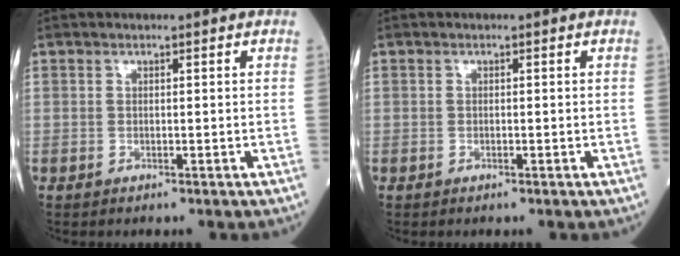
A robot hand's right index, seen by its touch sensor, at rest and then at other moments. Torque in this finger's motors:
{"motor_torque": [-0.12, -0.04, -0.04, -0.01]}